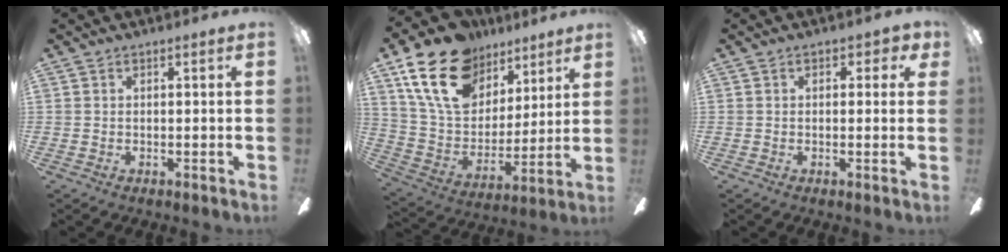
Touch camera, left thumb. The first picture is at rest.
{"total": 22.0, "force": [13.5, 13.6, 10.8], "torque": [-0.192, -0.058, 0.249]}
{"total": 2.4, "force": [0.8, 1.5, 1.6], "torque": [-0.014, 0.002, 0.011]}